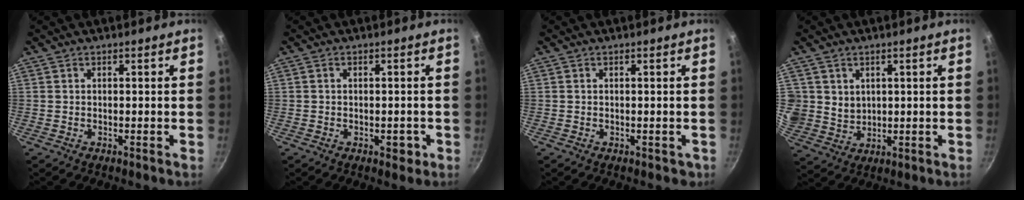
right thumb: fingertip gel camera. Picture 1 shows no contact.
{"total": 2.7, "force": [-0.9, 1.7, 1.8], "torque": [-0.006, 0.012, -0.009]}
{"total": 0.7, "force": [-0.2, 0.6, 0.4], "torque": [0.001, -0.001, -0.001]}
{"total": 5.4, "force": [2.1, 4.7, 1.7], "torque": [-0.011, -0.012, 0.047]}